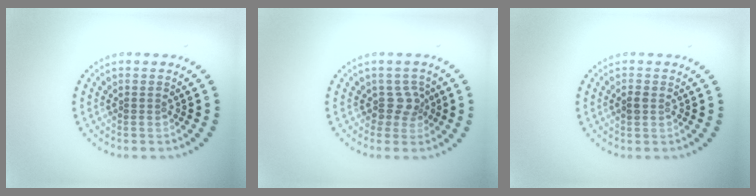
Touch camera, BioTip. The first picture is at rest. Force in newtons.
{"total": 1.9, "press": 1.4, "slide": 1.3}
{"total": 1.0, "press": 1.0, "slide": 0.1}